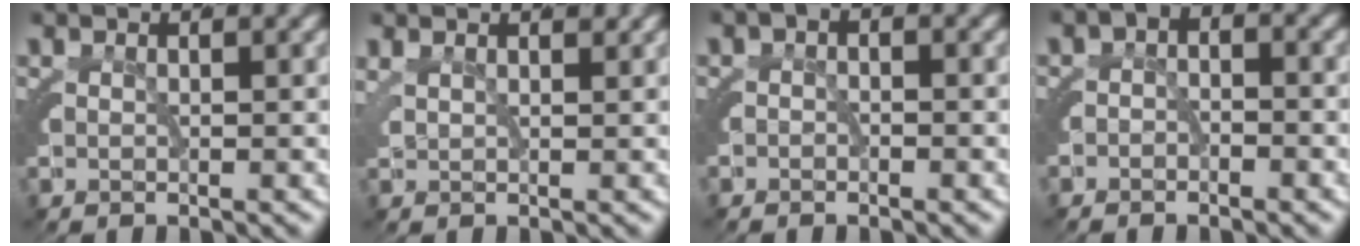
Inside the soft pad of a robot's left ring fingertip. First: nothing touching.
{"total": 1.3, "force": [1.2, 0.3, 0.5], "torque": [-0.007, -0.001, 0.025]}
{"total": 0.9, "force": [-0.9, -0.2, 0.1], "torque": [0.009, 0.000, -0.019]}
{"total": 1.3, "force": [-1.1, 0.5, 0.5], "torque": [0.007, -0.002, -0.025]}